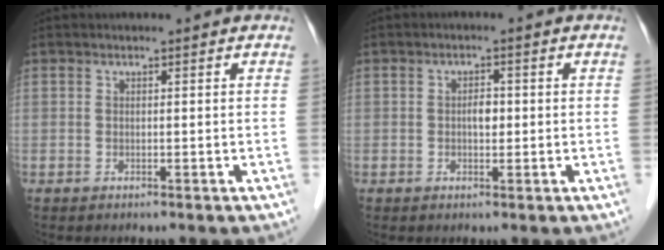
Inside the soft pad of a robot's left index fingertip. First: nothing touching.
{"total": 1.9, "force": [-0.1, 1.1, 1.5], "torque": [-0.024, 0.001, -0.003]}